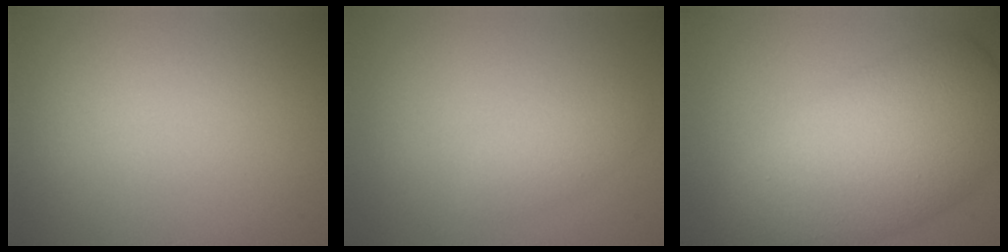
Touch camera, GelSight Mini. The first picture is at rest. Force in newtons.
{"total": 1.6, "press": 1.6, "slide": 0.0}
{"total": 11.1, "press": 11.1, "slide": 0.1}